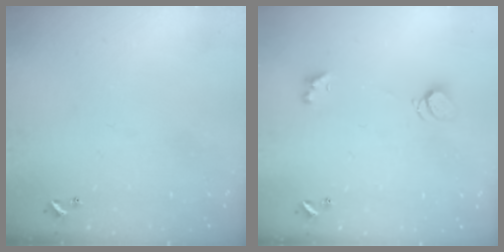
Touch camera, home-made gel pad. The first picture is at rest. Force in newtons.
{"total": 2.0, "press": 1.9, "slide": 0.5}